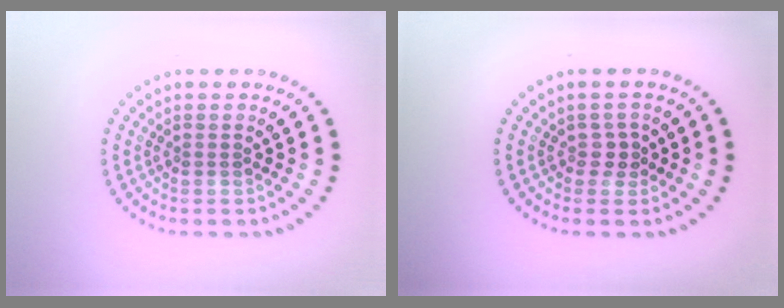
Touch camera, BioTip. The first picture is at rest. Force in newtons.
{"total": 1.2, "press": 1.0, "slide": 0.6}